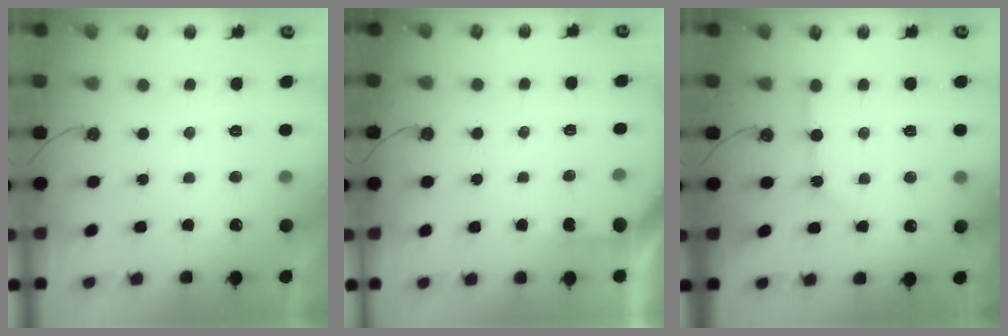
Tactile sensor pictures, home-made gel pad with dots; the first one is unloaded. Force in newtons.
{"total": 2.7, "press": 2.7, "slide": 0.3}
{"total": 3.5, "press": 3.5, "slide": 0.4}